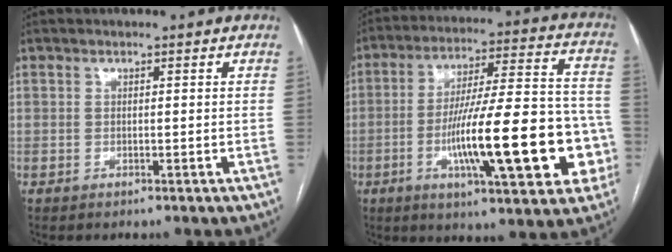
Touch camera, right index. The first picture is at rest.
{"total": 22.5, "force": [-6.1, 4.0, 21.2], "torque": [-0.292, 0.021, -0.081]}